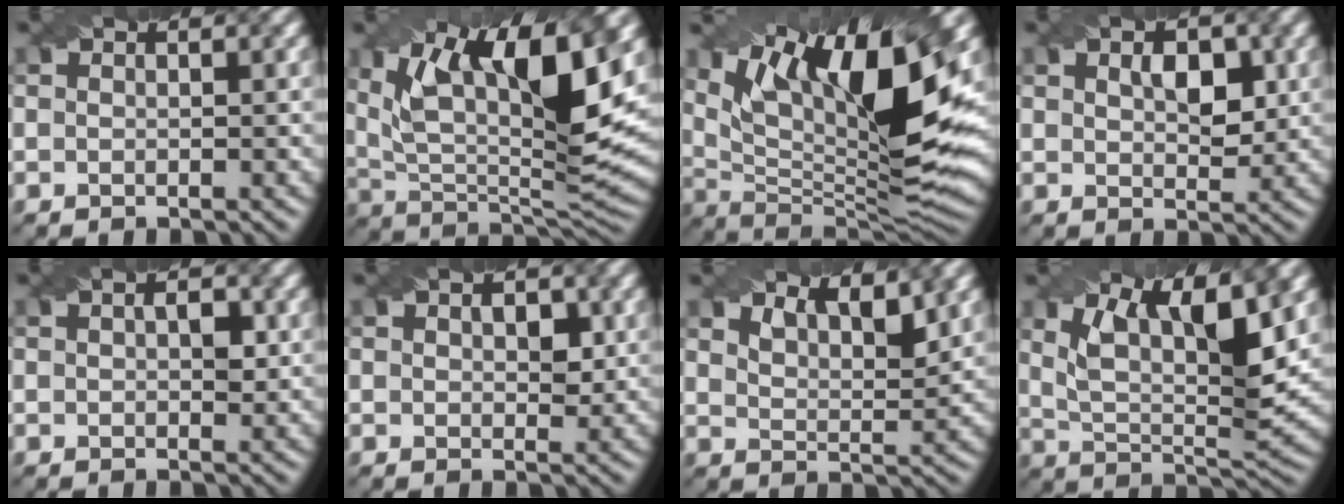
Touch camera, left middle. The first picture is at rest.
{"total": 14.2, "force": [6.0, 4.8, 11.9], "torque": [-0.208, -0.002, 0.105]}
{"total": 14.8, "force": [6.0, 4.7, 12.7], "torque": [-0.210, -0.005, 0.107]}
{"total": 3.4, "force": [1.1, 1.9, 2.6], "torque": [-0.042, 0.002, 0.019]}
{"total": 1.9, "force": [0.3, 1.0, 1.6], "torque": [-0.022, 0.001, 0.005]}
{"total": 2.7, "force": [0.8, 1.6, 2.0], "torque": [-0.021, -0.001, 0.017]}
{"total": 4.6, "force": [3.3, 1.8, 2.6], "torque": [-0.037, 0.007, 0.039]}
{"total": 9.2, "force": [3.8, 3.1, 7.7], "torque": [-0.141, -0.006, 0.068]}